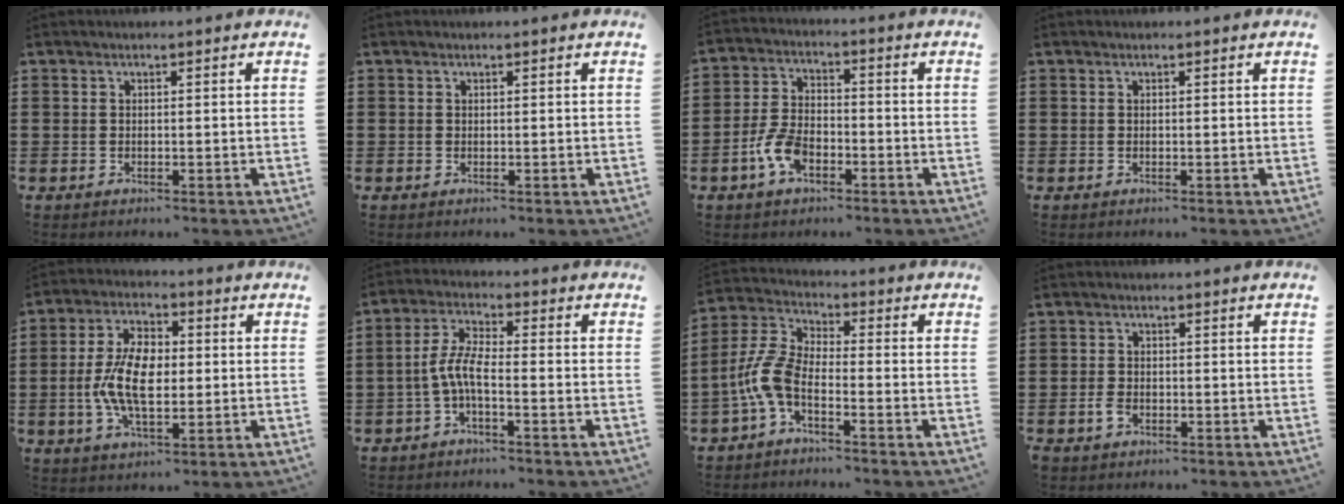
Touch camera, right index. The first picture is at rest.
{"total": 0.0}
{"total": 6.3, "force": [-3.0, 3.2, 4.6], "torque": [-0.109, 0.000, -0.061]}
{"total": 0.0}
{"total": 8.7, "force": [-0.8, 4.6, 7.4], "torque": [-0.167, 0.003, -0.022]}
{"total": 5.3, "force": [-1.9, 1.3, 4.8], "torque": [-0.122, -0.009, -0.045]}
{"total": 7.0, "force": [-3.5, 2.6, 5.4], "torque": [-0.155, -0.019, -0.075]}
{"total": 2.1, "force": [-1.2, 1.2, 1.3], "torque": [-0.041, -0.006, -0.028]}